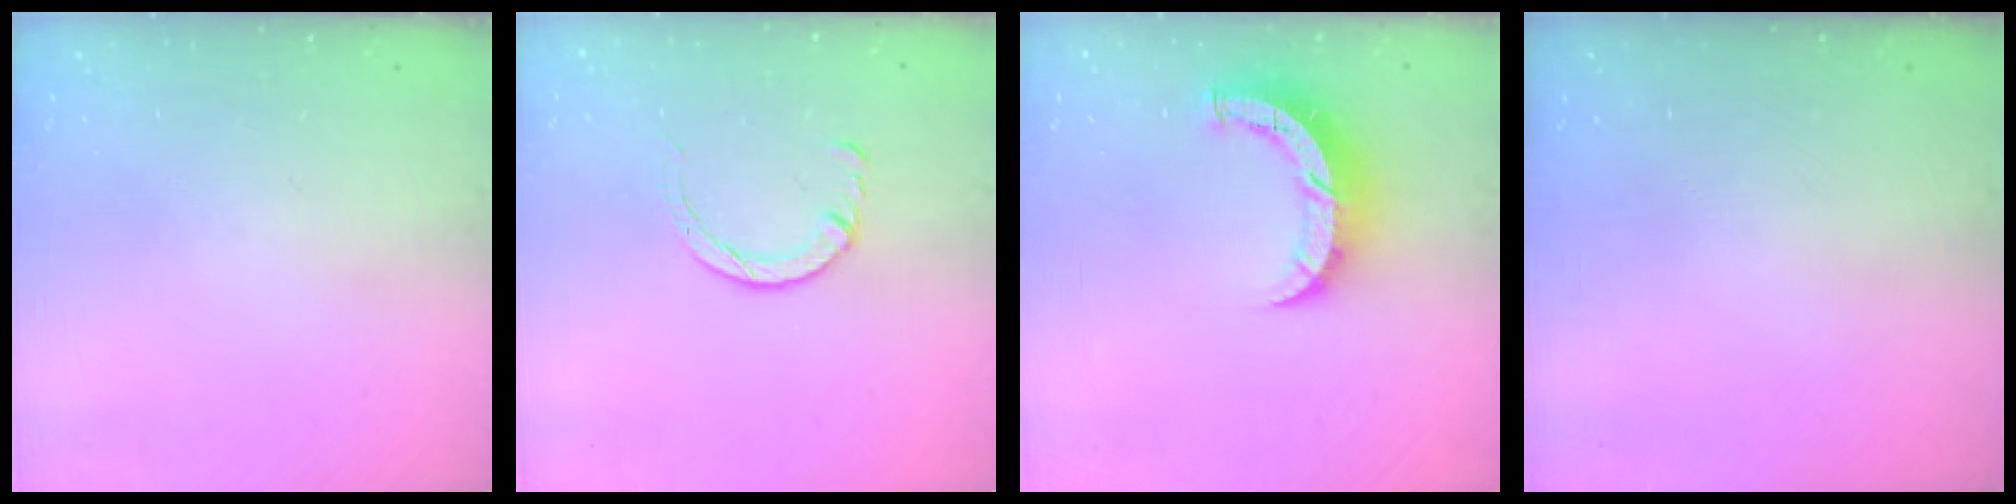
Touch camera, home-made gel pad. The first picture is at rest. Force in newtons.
{"total": 2.9, "press": 2.8, "slide": 0.4}
{"total": 7.5, "press": 7.5, "slide": 0.6}
{"total": 0.0}